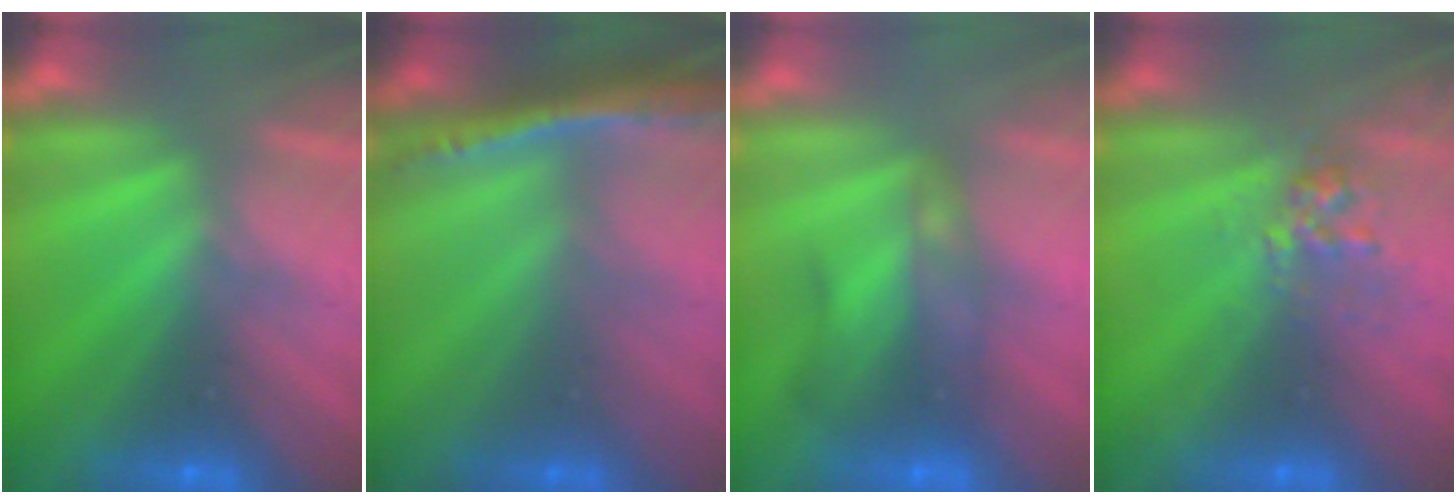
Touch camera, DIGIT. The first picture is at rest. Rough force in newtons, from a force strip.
{"total": 1.3}
{"total": 2.1}
{"total": 2.9}